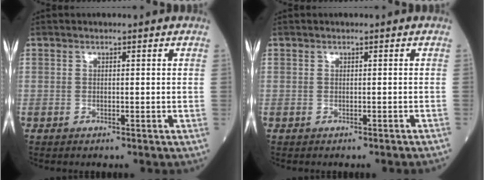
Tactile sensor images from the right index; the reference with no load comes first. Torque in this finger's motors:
{"motor_torque": [-0.06, -0.04, 0.06, 0.01]}